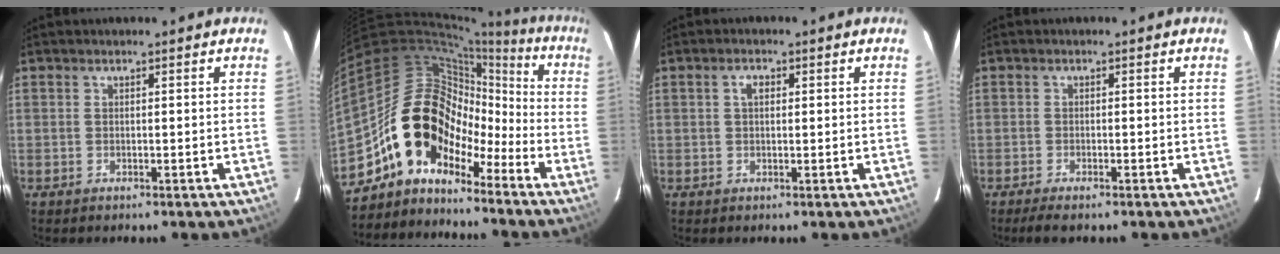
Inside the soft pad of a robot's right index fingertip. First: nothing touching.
{"total": 14.1, "force": [-8.0, 10.2, 5.5], "torque": [-0.094, 0.047, -0.158]}
{"total": 1.9, "force": [0.5, 1.1, 1.4], "torque": [-0.025, 0.007, 0.009]}
{"total": 3.0, "force": [-2.4, 0.4, 1.8], "torque": [-0.042, -0.010, -0.043]}